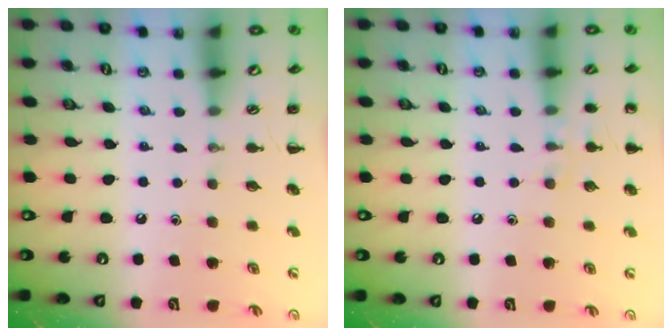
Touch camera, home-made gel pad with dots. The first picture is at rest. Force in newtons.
{"total": 6.6, "press": 6.3, "slide": 1.9}